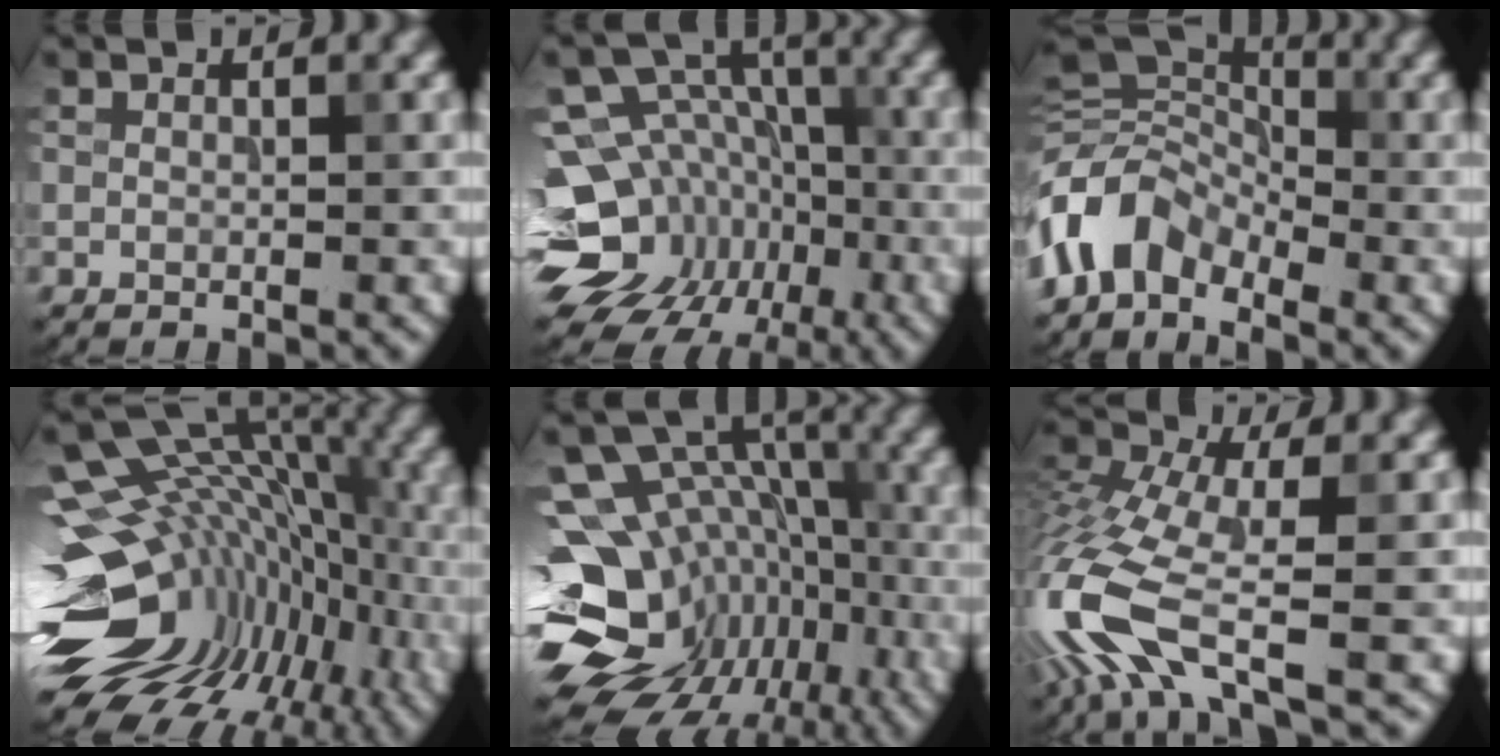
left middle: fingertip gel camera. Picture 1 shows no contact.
{"total": 13.7, "force": [-4.6, 11.4, 6.0], "torque": [-0.117, 0.000, -0.066]}
{"total": 5.9, "force": [-3.1, 3.9, 3.2], "torque": [-0.057, 0.006, -0.078]}
{"total": 15.9, "force": [-2.3, 10.4, 11.8], "torque": [-0.184, -0.005, -0.010]}
{"total": 16.2, "force": [-5.8, 12.5, 8.4], "torque": [-0.158, 0.003, -0.059]}
{"total": 11.0, "force": [-4.4, 4.2, 9.2], "torque": [-0.218, -0.006, -0.094]}